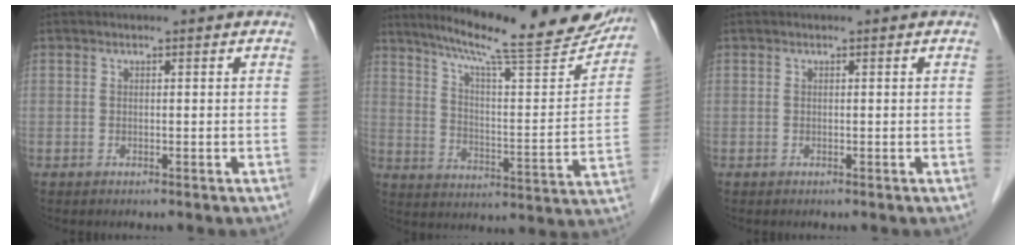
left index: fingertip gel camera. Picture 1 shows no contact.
{"total": 23.1, "force": [20.3, 2.2, 10.9], "torque": [-0.167, -0.034, 0.276]}
{"total": 0.0}